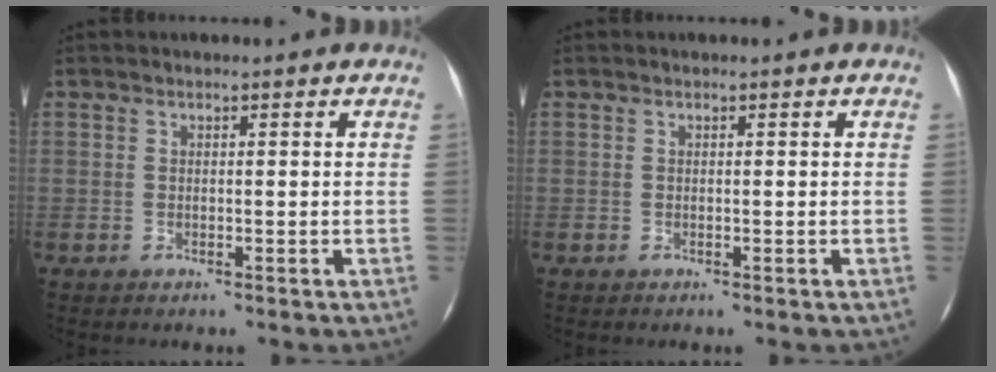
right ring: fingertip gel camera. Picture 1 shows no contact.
{"total": 0.0}